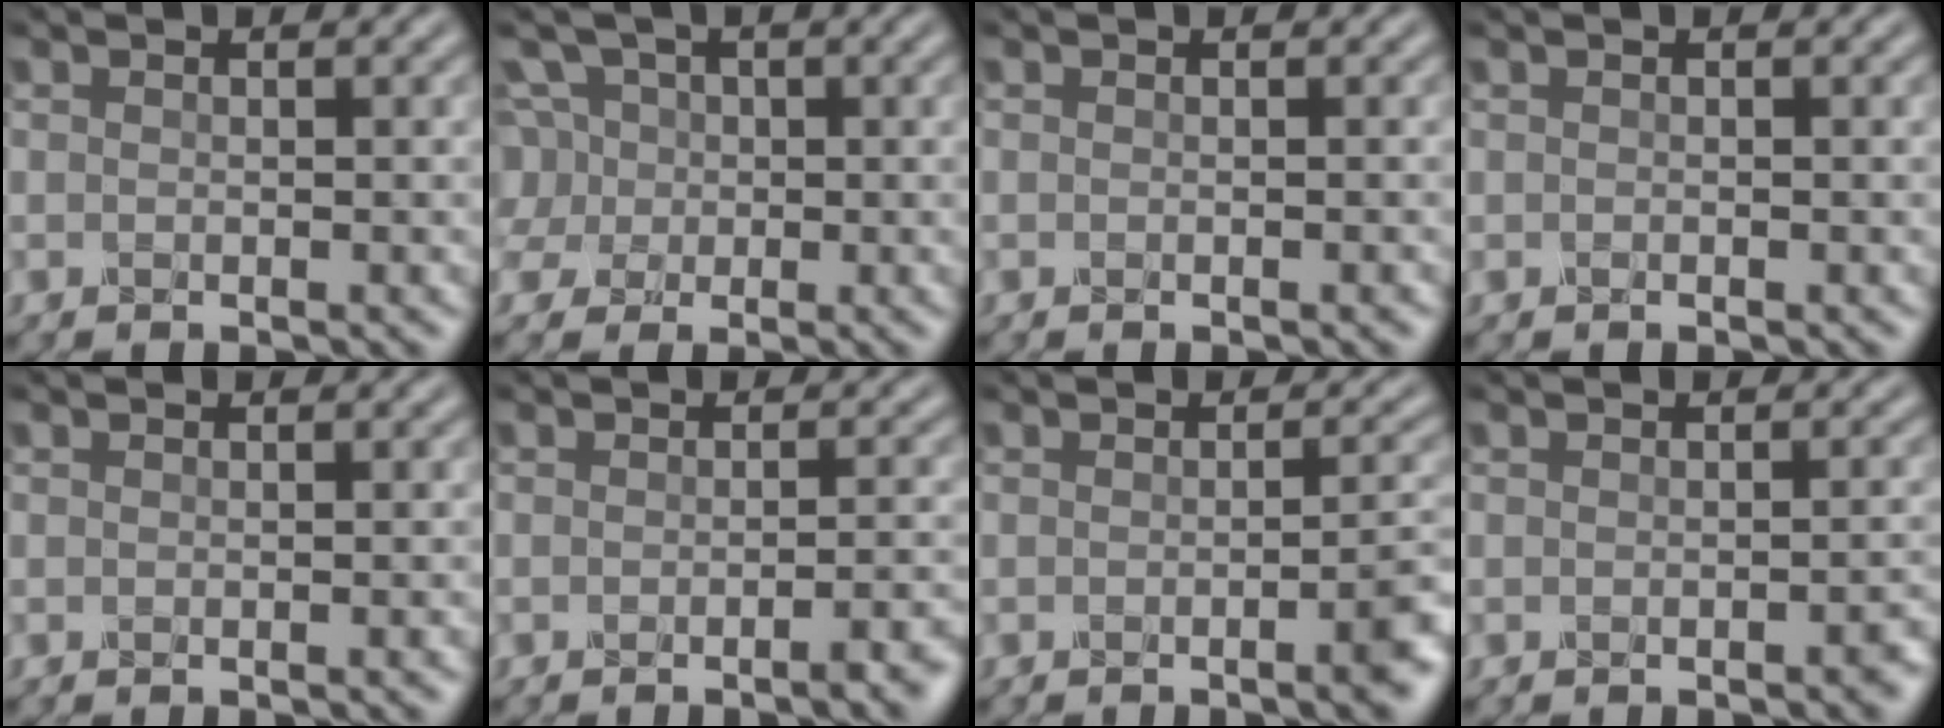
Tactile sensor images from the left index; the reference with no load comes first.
{"total": 5.4, "force": [1.0, 4.8, 2.4], "torque": [-0.049, 0.042, -0.013]}
{"total": 0.6, "force": [-0.2, 0.3, 0.5], "torque": [-0.003, -0.002, -0.002]}
{"total": 0.0}
{"total": 0.9, "force": [-0.2, 0.4, 0.8], "torque": [-0.003, -0.003, -0.002]}
{"total": 3.8, "force": [-1.9, 1.3, 3.0], "torque": [-0.017, 0.007, -0.027]}
{"total": 4.3, "force": [-1.4, 1.5, 3.8], "torque": [-0.032, -0.003, -0.019]}
{"total": 1.7, "force": [-1.0, 0.5, 1.3], "torque": [-0.012, 0.002, -0.013]}